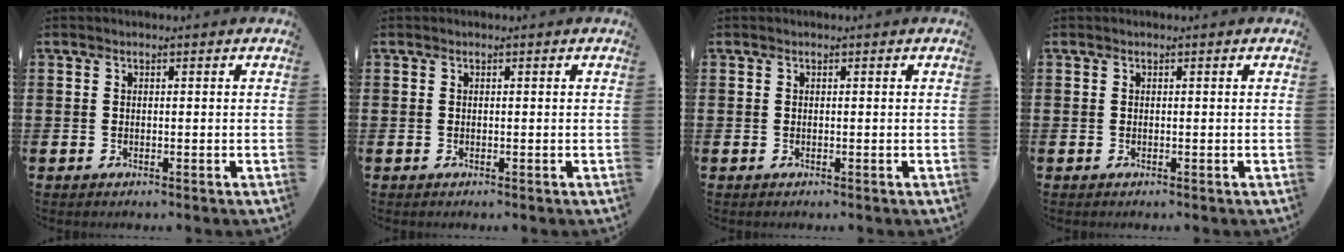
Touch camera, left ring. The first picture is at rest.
{"total": 0.0}
{"total": 0.0}
{"total": 0.0}